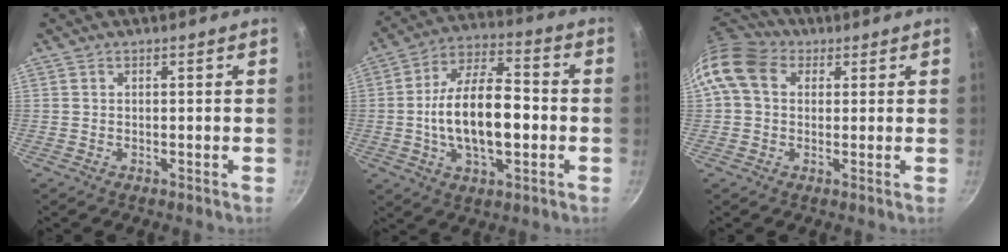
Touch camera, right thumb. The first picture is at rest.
{"total": 17.0, "force": [-1.9, 8.5, 14.6], "torque": [-0.233, 0.035, -0.037]}
{"total": 10.7, "force": [2.7, 8.3, 6.2], "torque": [-0.105, 0.016, 0.031]}